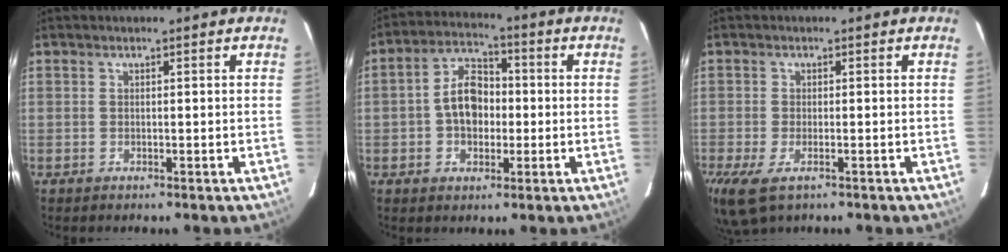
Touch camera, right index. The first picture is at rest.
{"total": 6.5, "force": [-0.7, 4.8, 4.3], "torque": [-0.079, 0.020, -0.008]}
{"total": 7.4, "force": [-4.7, 2.6, 5.1], "torque": [-0.114, -0.033, -0.080]}